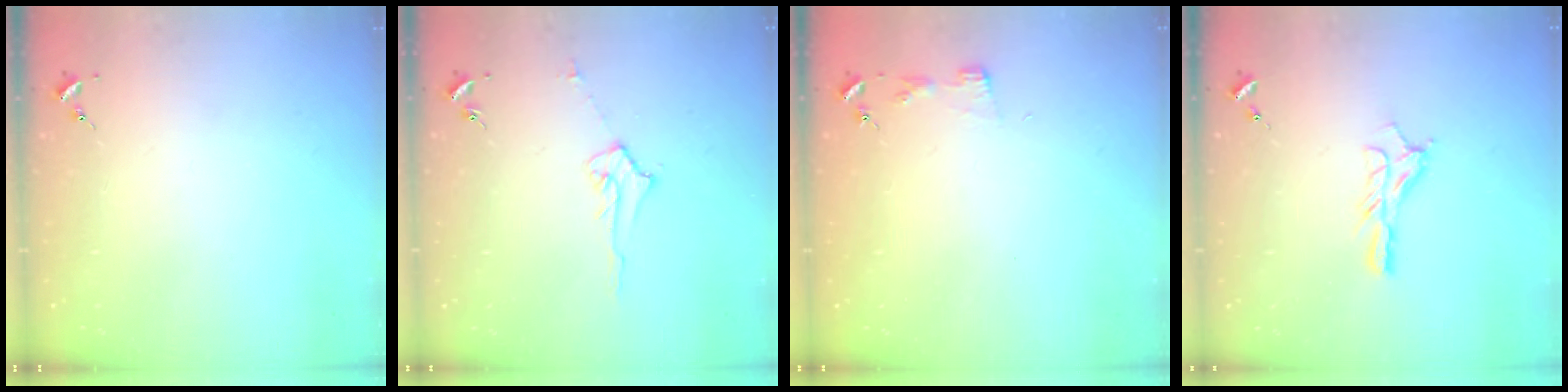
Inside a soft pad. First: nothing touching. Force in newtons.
{"total": 5.2, "press": 5.1, "slide": 0.9}
{"total": 2.9, "press": 2.9, "slide": 0.3}
{"total": 9.5, "press": 9.5, "slide": 0.4}